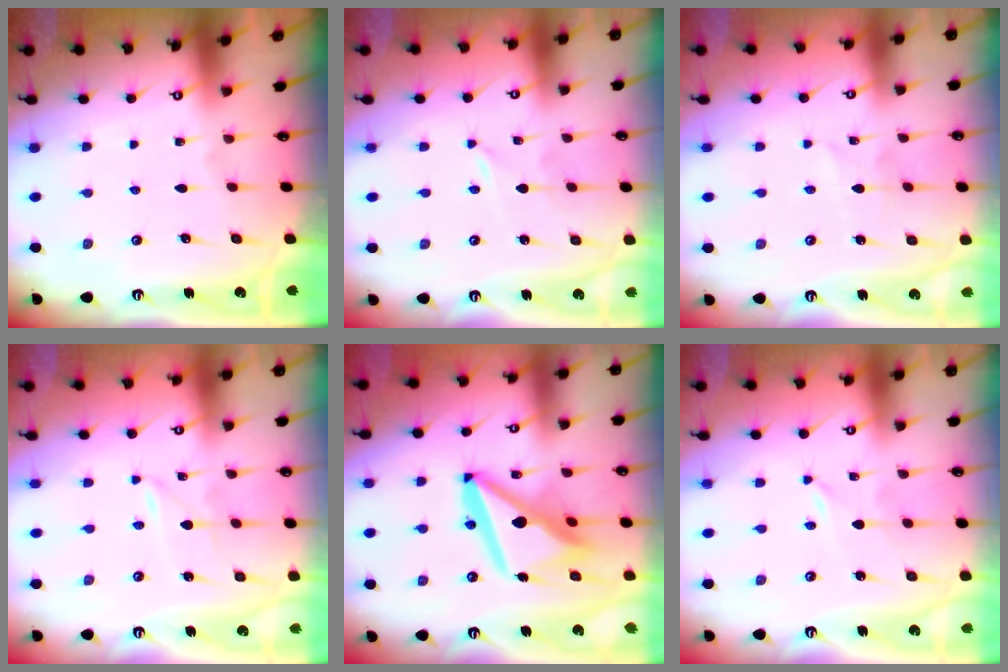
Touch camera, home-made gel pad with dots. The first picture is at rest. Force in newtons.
{"total": 0.0}
{"total": 1.7, "press": 1.6, "slide": 0.2}
{"total": 1.2, "press": 1.2, "slide": 0.1}
{"total": 16.0, "press": 15.9, "slide": 1.8}
{"total": 0.0}